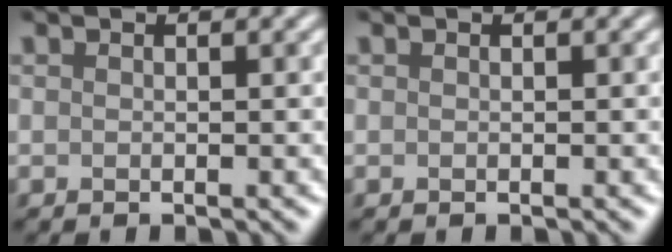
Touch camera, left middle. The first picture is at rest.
{"total": 0.0}